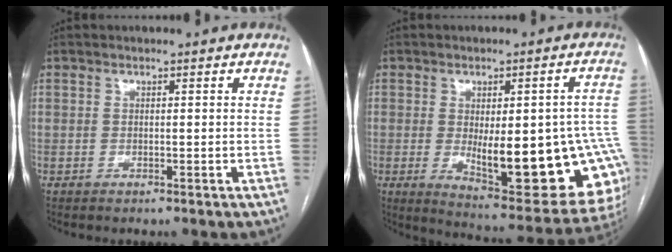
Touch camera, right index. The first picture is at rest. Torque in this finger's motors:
{"motor_torque": [2.14, 0.00, 0.49, 0.13]}